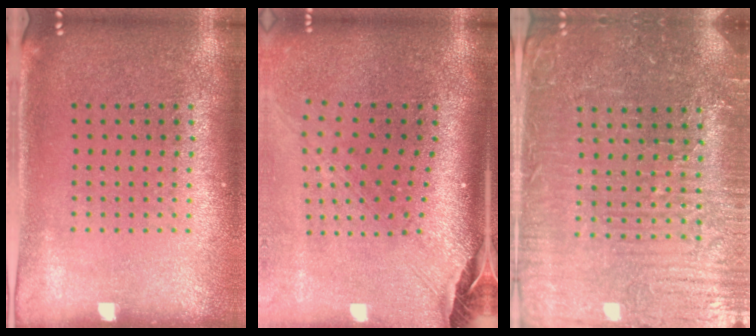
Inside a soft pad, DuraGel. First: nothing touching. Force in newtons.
{"total": 2.9, "press": 2.1, "slide": 2.0}
{"total": 4.5, "press": 4.4, "slide": 1.3}